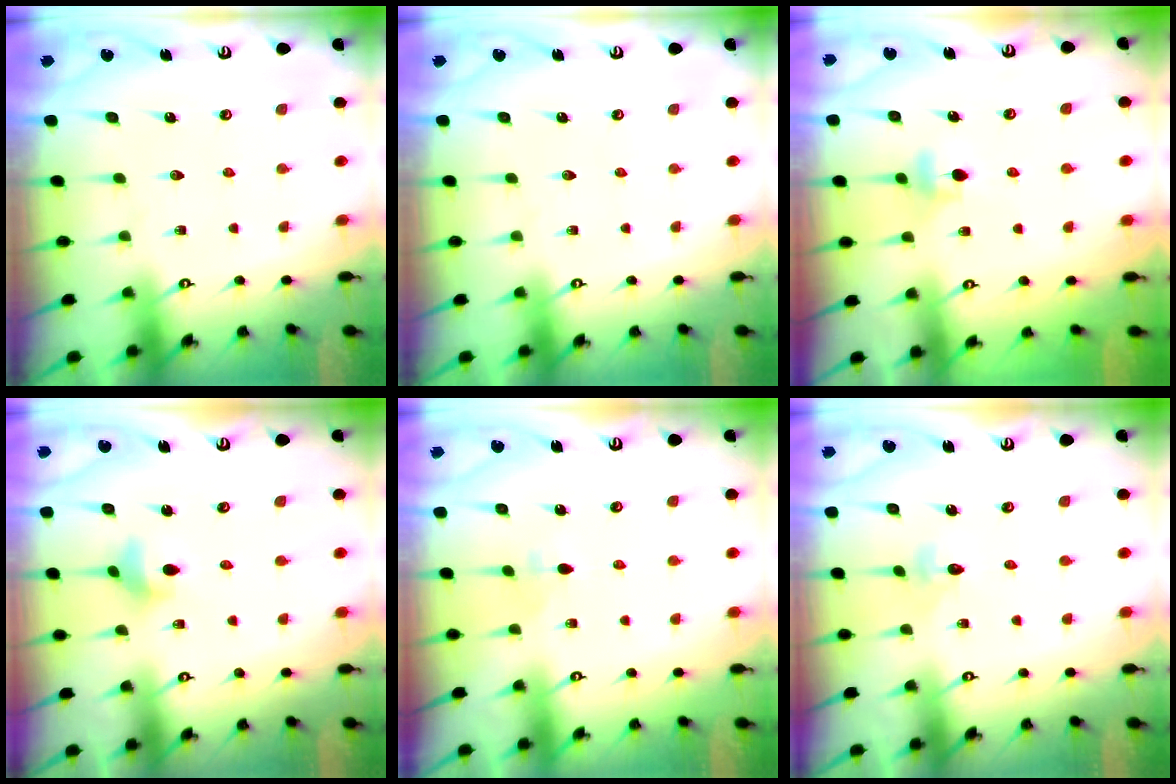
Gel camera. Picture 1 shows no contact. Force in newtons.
{"total": 0.0}
{"total": 4.6, "press": 4.5, "slide": 0.6}
{"total": 4.2, "press": 4.1, "slide": 0.6}
{"total": 2.7, "press": 2.6, "slide": 0.6}
{"total": 2.8, "press": 2.7, "slide": 0.3}